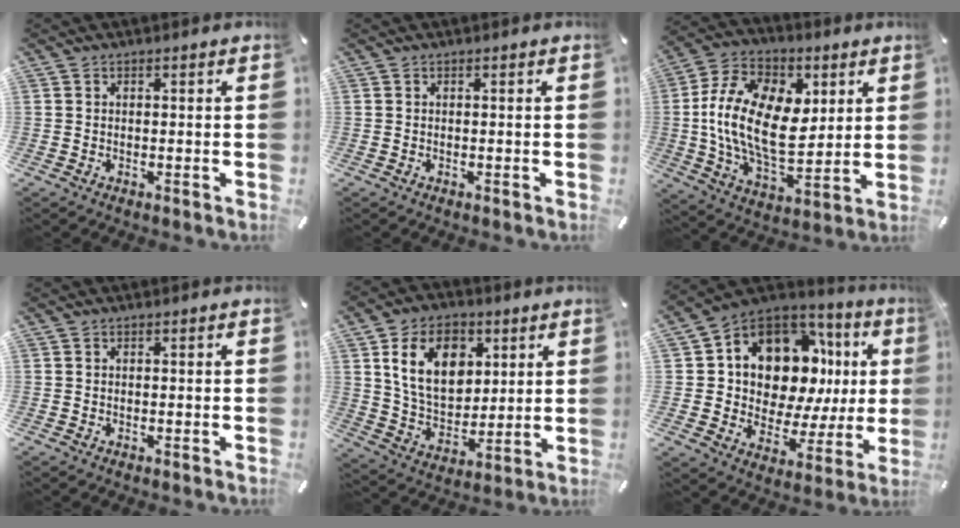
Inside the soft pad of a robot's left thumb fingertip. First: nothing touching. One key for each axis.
{"total": 0.0}
{"total": 20.4, "fx": 2.4, "fy": 13.2, "fz": 15.4, "tx": -0.309, "ty": -0.002, "tz": 0.042}
{"total": 0.0}
{"total": 14.8, "fx": 5.4, "fy": 10.5, "fz": 8.8, "tx": -0.169, "ty": -0.001, "tz": 0.100}
{"total": 14.7, "fx": 6.1, "fy": 10.1, "fz": 8.8, "tx": -0.144, "ty": -0.062, "tz": 0.105}